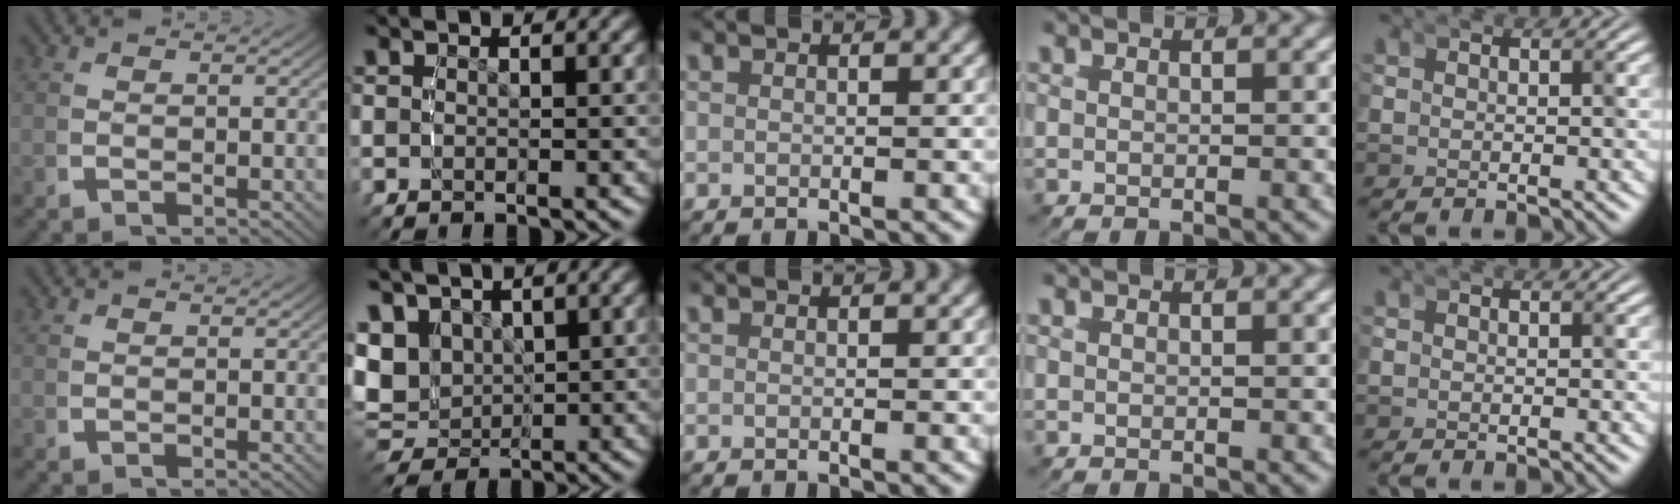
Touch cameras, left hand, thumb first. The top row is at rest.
{"index": {"total": 7.6, "force": [1.3, 6.7, 3.3], "torque": [-0.097, -0.031, 0.036]}}